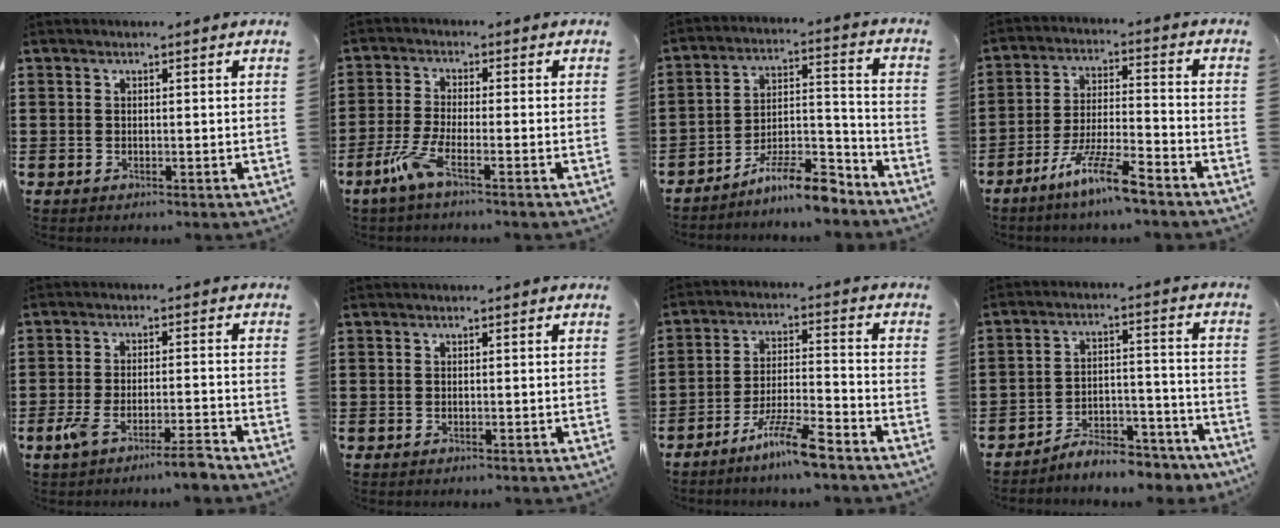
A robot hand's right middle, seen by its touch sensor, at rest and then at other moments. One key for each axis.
{"total": 5.5, "fx": -3.1, "fy": 0.7, "fz": 4.5, "tx": -0.109, "ty": -0.018, "tz": -0.063}
{"total": 9.3, "fx": -8.2, "fy": 1.6, "fz": 4.1, "tx": -0.059, "ty": 0.029, "tz": -0.152}
{"total": 9.0, "fx": -6.9, "fy": 0.6, "fz": 5.8, "tx": -0.122, "ty": -0.005, "tz": -0.135}
{"total": 5.6, "fx": -4.4, "fy": 0.1, "fz": 3.4, "tx": -0.070, "ty": -0.012, "tz": -0.082}
{"total": 0.0}
{"total": 8.0, "fx": -6.2, "fy": 0.4, "fz": 5.1, "tx": -0.105, "ty": -0.005, "tz": -0.119}
{"total": 6.3, "fx": -6.1, "fy": 0.9, "fz": 1.1, "tx": -0.014, "ty": 0.016, "tz": -0.118}